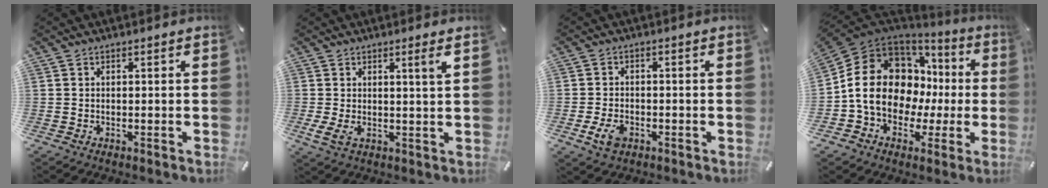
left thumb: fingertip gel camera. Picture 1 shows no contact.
{"total": 5.5, "force": [1.3, 0.9, 5.2], "torque": [-0.095, -0.010, 0.020]}
{"total": 4.6, "force": [-2.0, 3.0, 2.9], "torque": [-0.073, 0.001, -0.041]}
{"total": 17.6, "force": [0.2, 14.3, 10.2], "torque": [-0.203, -0.001, 0.008]}